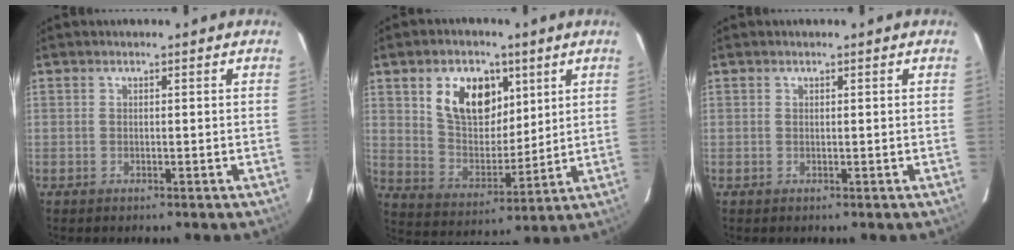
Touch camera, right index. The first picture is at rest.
{"total": 13.2, "force": [5.8, 8.2, 8.6], "torque": [-0.154, 0.012, 0.115]}
{"total": 0.0}